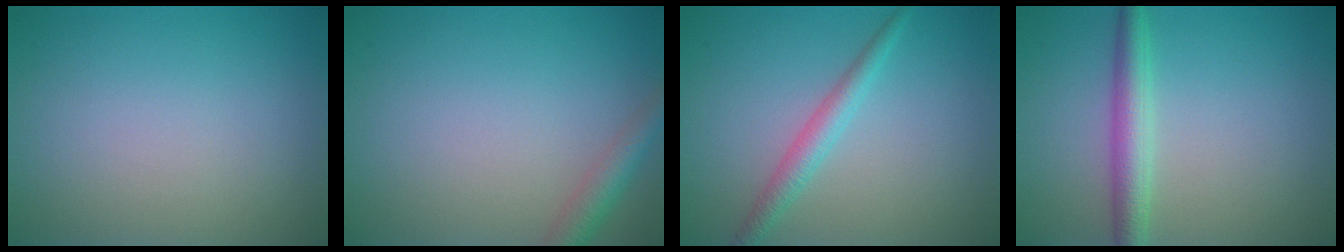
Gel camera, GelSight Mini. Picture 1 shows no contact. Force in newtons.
{"total": 2.4, "press": 2.4, "slide": 0.1}
{"total": 2.3, "press": 2.2, "slide": 0.1}
{"total": 3.3, "press": 3.3, "slide": 0.1}